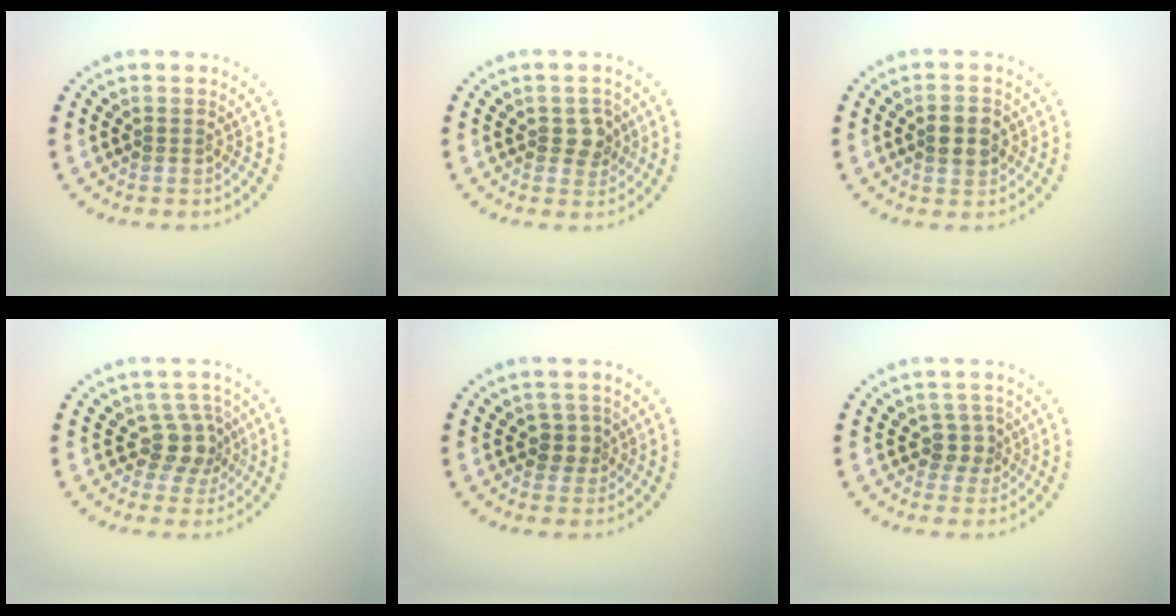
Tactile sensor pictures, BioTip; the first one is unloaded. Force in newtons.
{"total": 2.0, "press": 2.0, "slide": 0.6}
{"total": 2.7, "press": 2.7, "slide": 0.1}
{"total": 3.0, "press": 2.3, "slide": 1.9}
{"total": 1.9, "press": 1.6, "slide": 1.0}
{"total": 1.9, "press": 1.5, "slide": 1.1}